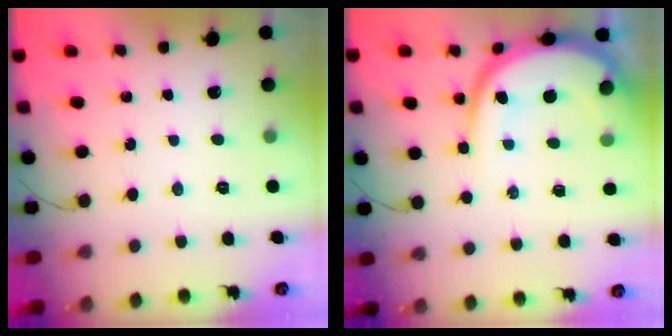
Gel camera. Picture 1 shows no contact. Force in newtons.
{"total": 14.0, "press": 13.9, "slide": 1.5}